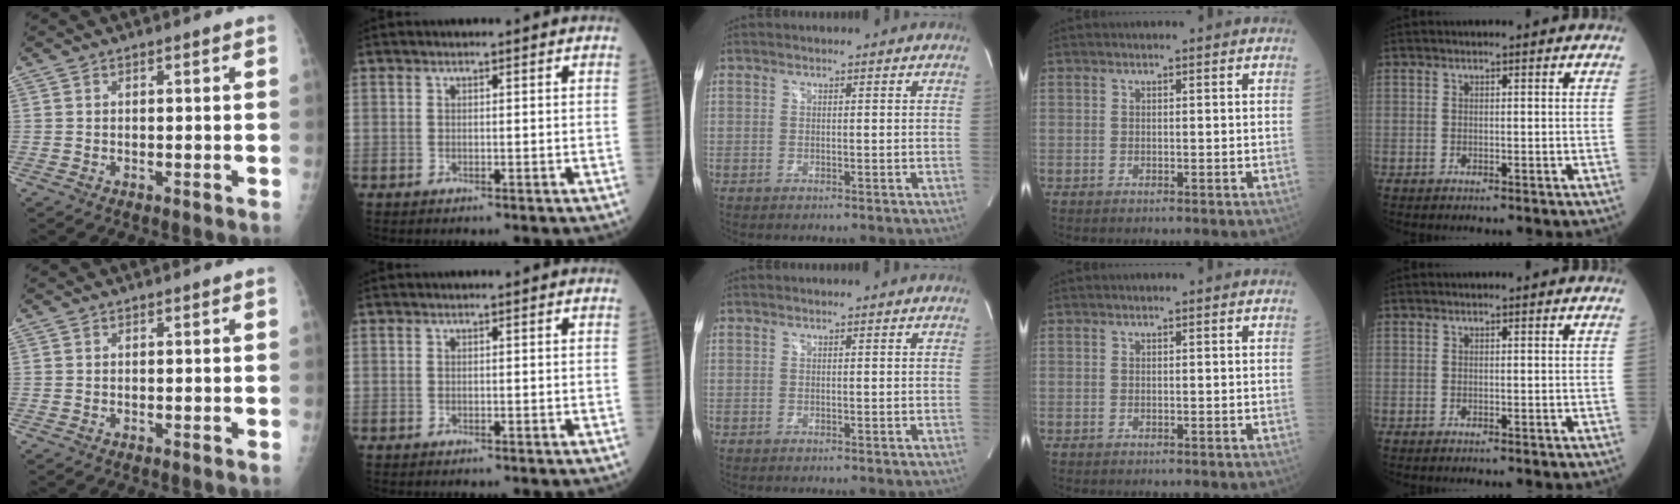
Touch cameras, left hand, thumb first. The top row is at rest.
{}